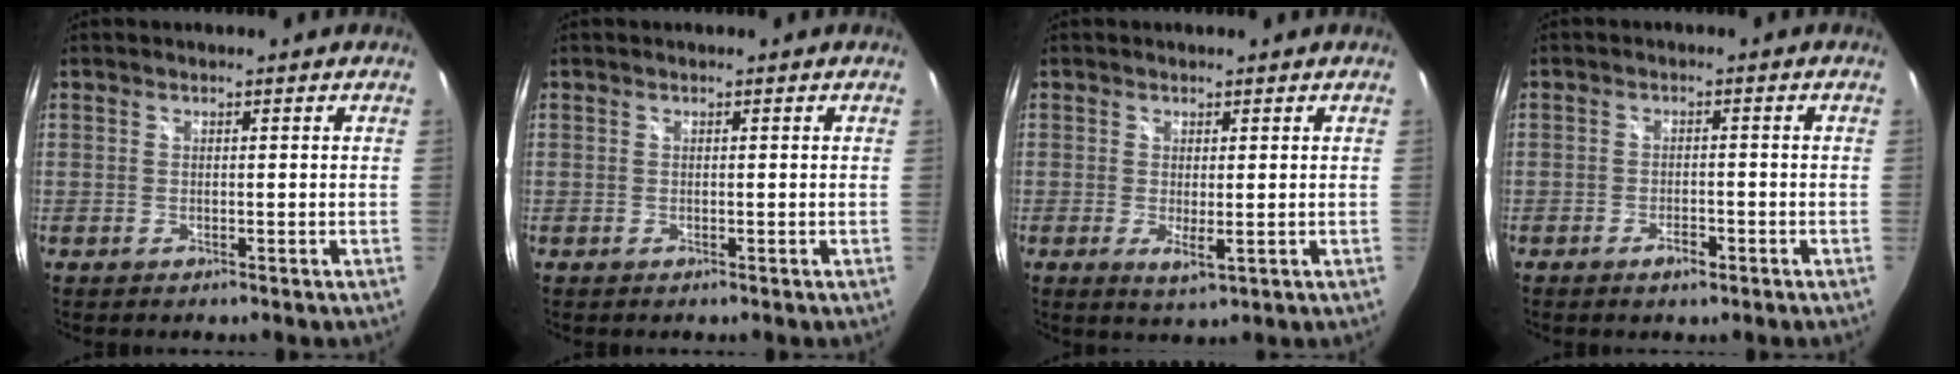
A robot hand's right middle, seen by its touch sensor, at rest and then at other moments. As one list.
[{"total": 0.0}, {"total": 2.9, "force": [0.0, 0.4, 2.9], "torque": [-0.049, -0.012, 0.001]}, {"total": 2.3, "force": [-1.4, 0.8, 1.7], "torque": [-0.035, -0.002, -0.025]}]